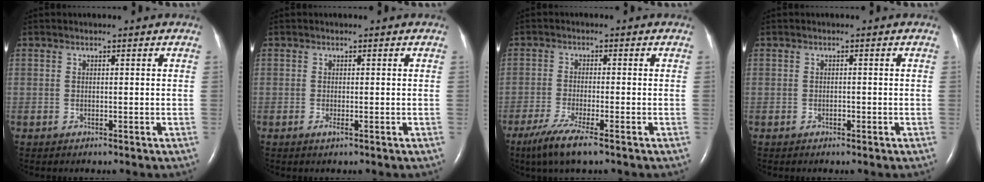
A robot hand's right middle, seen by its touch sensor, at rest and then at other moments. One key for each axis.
{"total": 0.7, "fx": -0.3, "fy": 0.0, "fz": 0.6, "tx": -0.014, "ty": -0.002, "tz": -0.005}
{"total": 6.1, "fx": -4.1, "fy": 0.3, "fz": 4.6, "tx": -0.095, "ty": -0.019, "tz": -0.073}
{"total": 0.5, "fx": -0.3, "fy": 0.3, "fz": 0.3, "tx": -0.006, "ty": 0.001, "tz": -0.005}